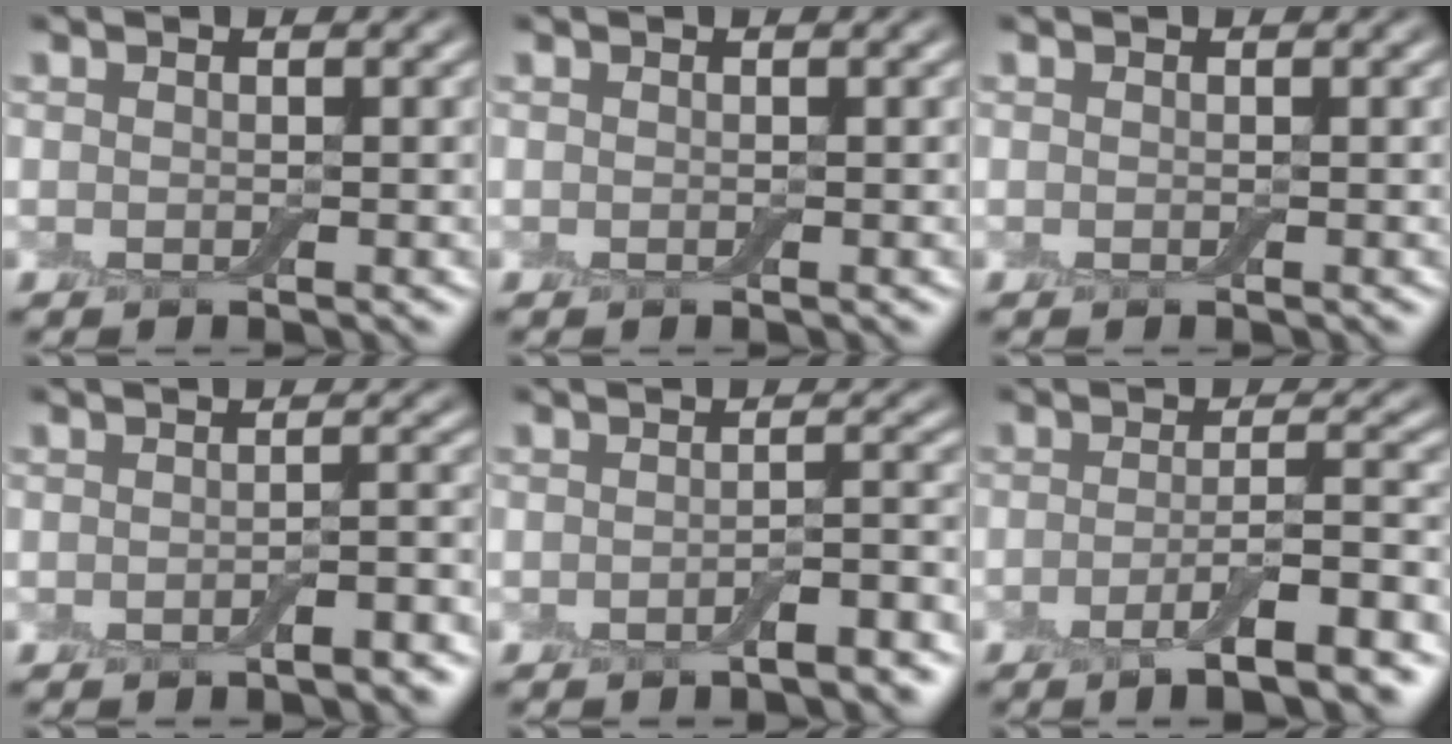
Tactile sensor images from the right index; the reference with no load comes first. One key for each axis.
{"total": 0.0}
{"total": 0.0}
{"total": 2.1, "fx": -1.1, "fy": 0.4, "fz": 1.7, "tx": -0.023, "ty": 0.003, "tz": -0.018}
{"total": 2.7, "fx": -1.5, "fy": 0.6, "fz": 2.1, "tx": -0.031, "ty": 0.005, "tz": -0.028}
{"total": 6.3, "fx": -3.2, "fy": 1.2, "fz": 5.3, "tx": -0.077, "ty": 0.006, "tz": -0.057}